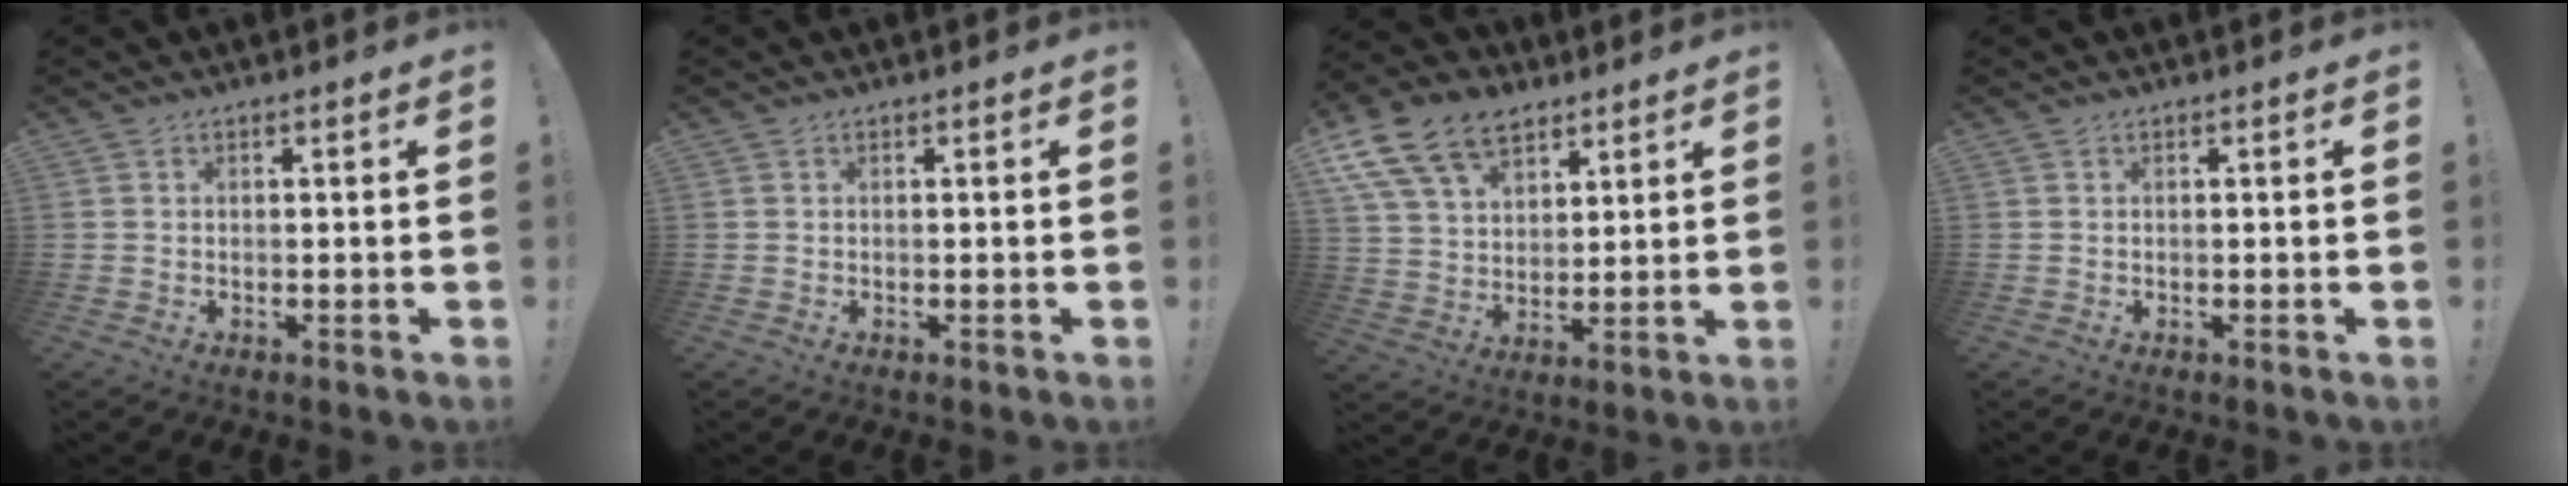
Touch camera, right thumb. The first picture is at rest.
{"total": 0.0}
{"total": 16.2, "force": [9.4, 10.4, 8.2], "torque": [-0.139, -0.047, 0.178]}
{"total": 0.0}